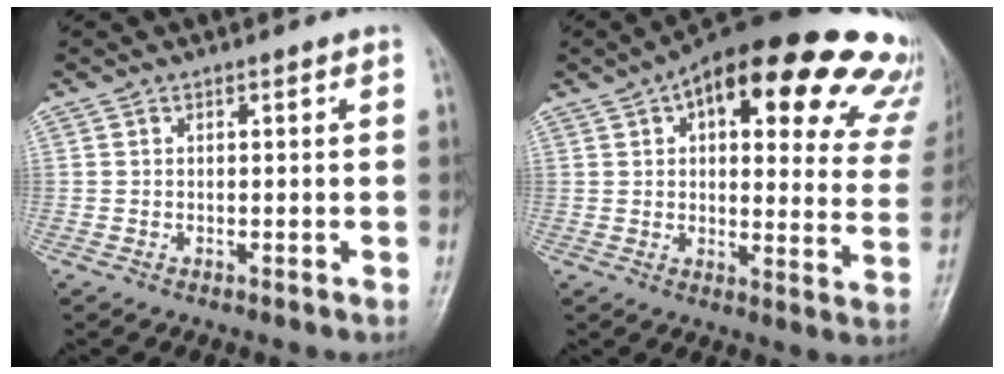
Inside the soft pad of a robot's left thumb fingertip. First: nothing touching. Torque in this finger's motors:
{"motor_torque": [1.07, 1.11, 1.73, -1.04, 0.12]}